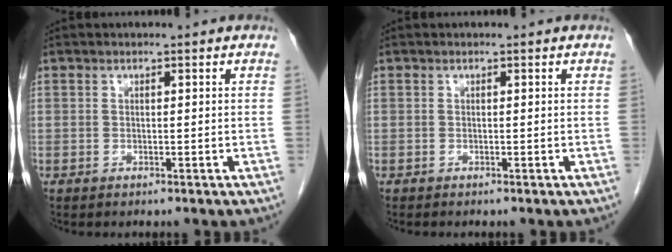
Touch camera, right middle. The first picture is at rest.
{"total": 0.0}